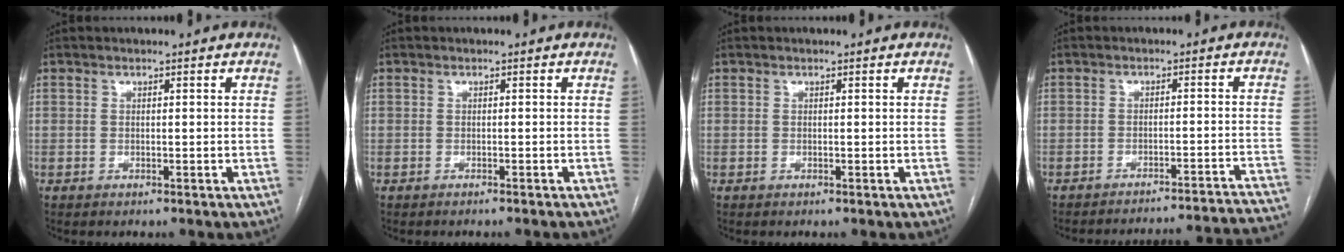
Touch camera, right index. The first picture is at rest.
{"total": 2.2, "force": [-2.0, 0.1, 0.8], "torque": [-0.010, -0.001, -0.025]}
{"total": 0.0}
{"total": 21.7, "force": [-21.3, -0.7, 4.3], "torque": [-0.030, -0.004, -0.246]}